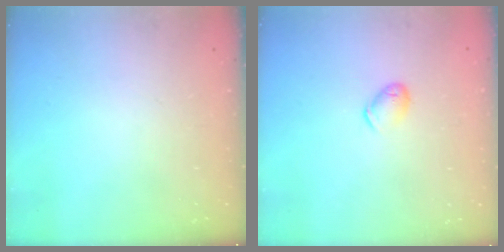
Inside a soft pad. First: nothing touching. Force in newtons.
{"total": 5.6, "press": 5.5, "slide": 1.0}